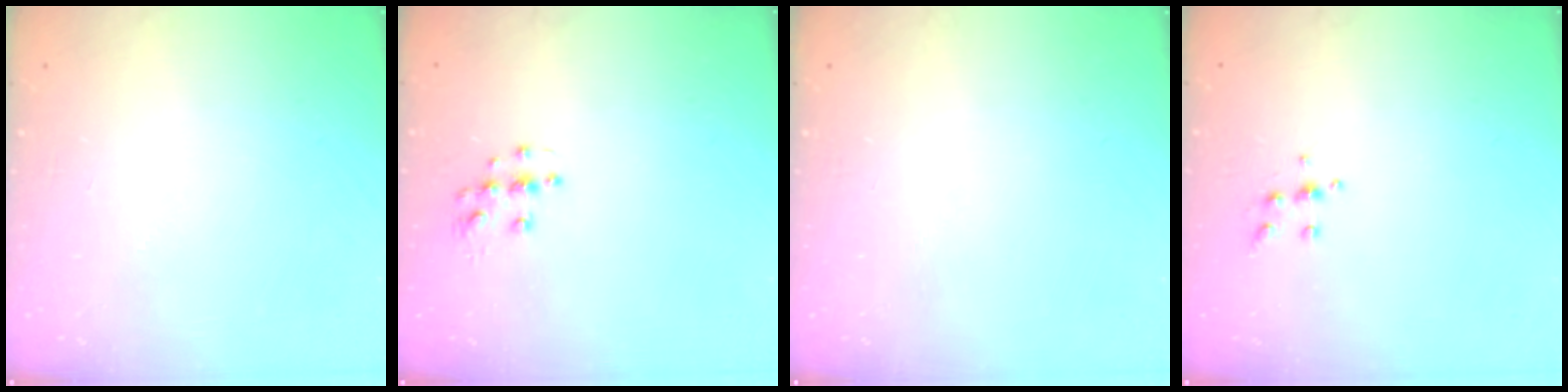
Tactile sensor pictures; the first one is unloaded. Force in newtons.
{"total": 4.8, "press": 4.8, "slide": 0.3}
{"total": 0.0}
{"total": 5.0, "press": 4.8, "slide": 1.0}